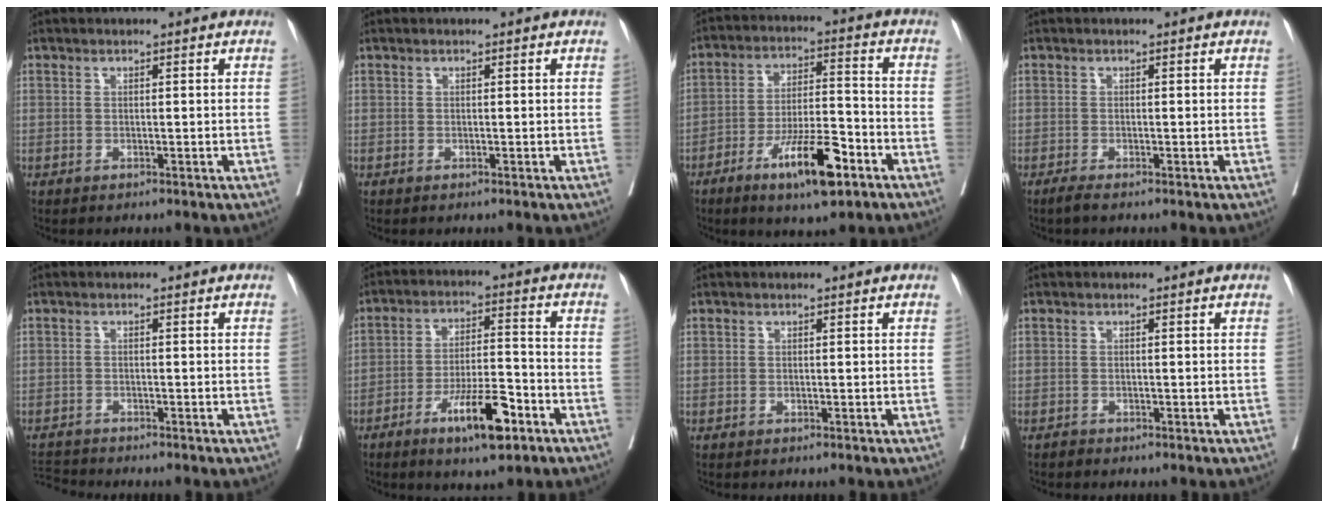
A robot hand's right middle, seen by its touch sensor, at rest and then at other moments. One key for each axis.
{"total": 0.0}
{"total": 11.6, "fx": -6.4, "fy": 2.5, "fz": 9.3, "tx": -0.161, "ty": -0.004, "tz": -0.105}
{"total": 1.0, "fx": -0.8, "fy": -0.2, "fz": 0.6, "tx": -0.023, "ty": -0.008, "tz": -0.018}
{"total": 2.6, "fx": -2.6, "fy": -0.6, "fz": -0.3, "tx": 0.005, "ty": -0.016, "tz": -0.047}
{"total": 10.1, "fx": -5.6, "fy": 2.1, "fz": 8.1, "tx": -0.138, "ty": -0.003, "tz": -0.093}
{"total": 0.0}
{"total": 0.0}